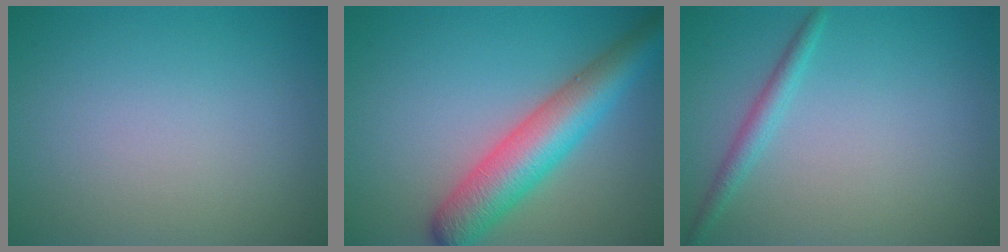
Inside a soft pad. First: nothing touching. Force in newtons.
{"total": 7.0, "press": 7.0, "slide": 0.3}
{"total": 1.7, "press": 1.7, "slide": 0.1}